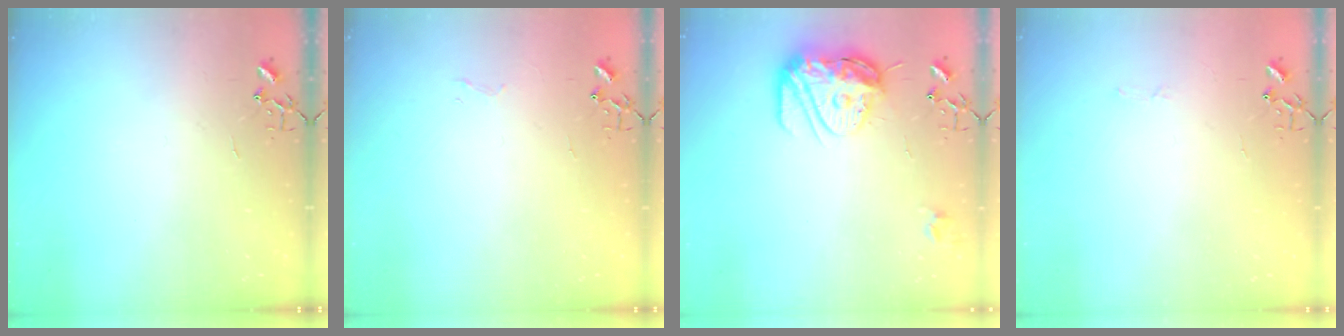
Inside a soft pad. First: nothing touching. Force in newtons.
{"total": 3.4, "press": 3.4, "slide": 0.3}
{"total": 14.9, "press": 14.8, "slide": 1.2}
{"total": 2.5, "press": 2.5, "slide": 0.4}